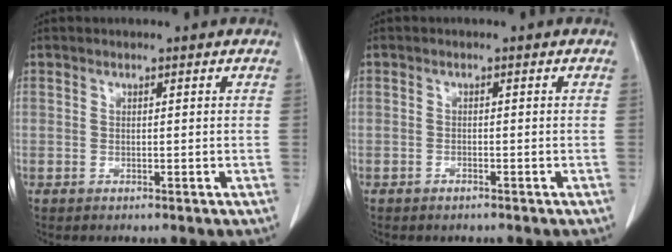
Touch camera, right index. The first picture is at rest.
{"total": 0.7, "force": [-0.6, 0.4, 0.2], "torque": [-0.007, 0.001, -0.009]}